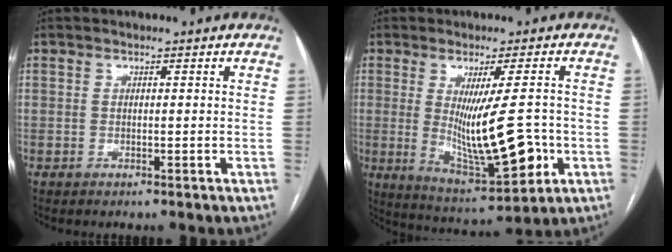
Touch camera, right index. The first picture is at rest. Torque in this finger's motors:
{"motor_torque": [1.14, 0.21, 0.40, 0.17]}